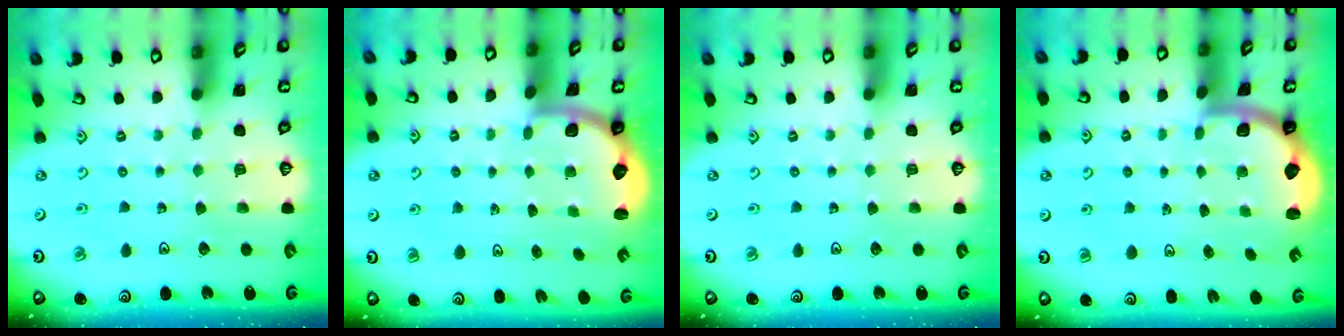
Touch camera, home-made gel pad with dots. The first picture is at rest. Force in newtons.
{"total": 2.2, "press": 2.1, "slide": 0.8}
{"total": 0.0}
{"total": 2.0, "press": 1.9, "slide": 0.5}